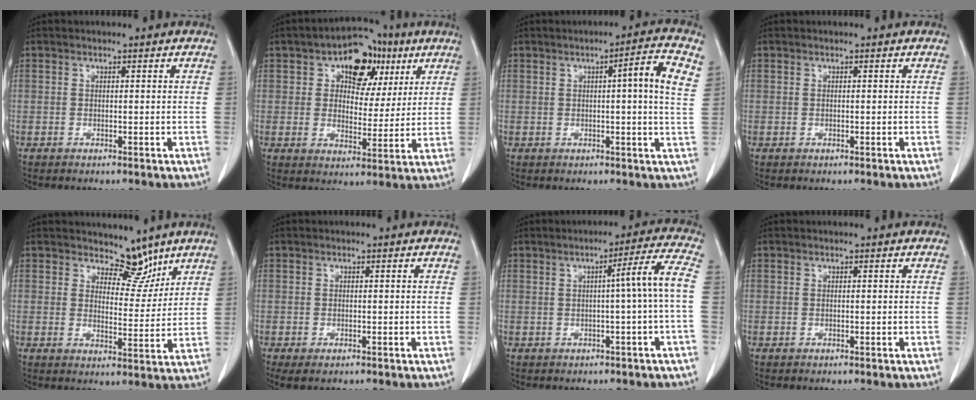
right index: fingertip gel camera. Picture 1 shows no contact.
{"total": 13.0, "force": [5.6, 8.3, 8.3], "torque": [-0.117, 0.034, 0.091]}
{"total": 7.5, "force": [2.2, 0.1, 7.1], "torque": [-0.098, 0.009, 0.025]}
{"total": 0.0}
{"total": 6.4, "force": [5.1, 3.3, 1.9], "torque": [-0.015, -0.005, 0.086]}
{"total": 3.5, "force": [-1.9, 1.6, 2.5], "torque": [-0.053, -0.009, -0.030]}
{"total": 6.8, "force": [-0.4, -1.1, 6.7], "torque": [-0.095, 0.014, -0.003]}
{"total": 0.0}